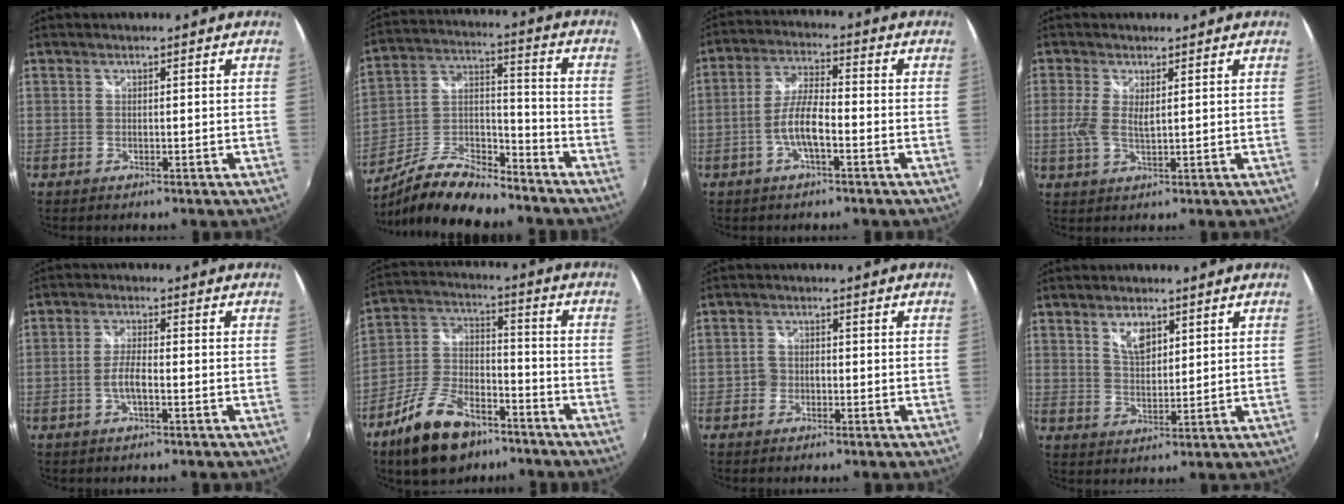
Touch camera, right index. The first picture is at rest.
{"total": 15.5, "force": [-11.6, 5.2, 8.9], "torque": [-0.188, 0.003, -0.208]}
{"total": 6.1, "force": [-2.4, 1.6, 5.4], "torque": [-0.112, 0.005, -0.046]}
{"total": 4.1, "force": [0.6, 1.6, 3.7], "torque": [-0.081, -0.003, 0.008]}
{"total": 3.6, "force": [-1.4, 0.9, 3.2], "torque": [-0.070, 0.001, -0.026]}
{"total": 15.9, "force": [-10.3, 7.9, 9.1], "torque": [-0.192, 0.005, -0.181]}
{"total": 2.5, "force": [-1.3, 2.1, 0.6], "torque": [-0.011, 0.003, -0.026]}
{"total": 4.9, "force": [2.6, 2.6, 3.3], "torque": [-0.052, 0.002, 0.046]}